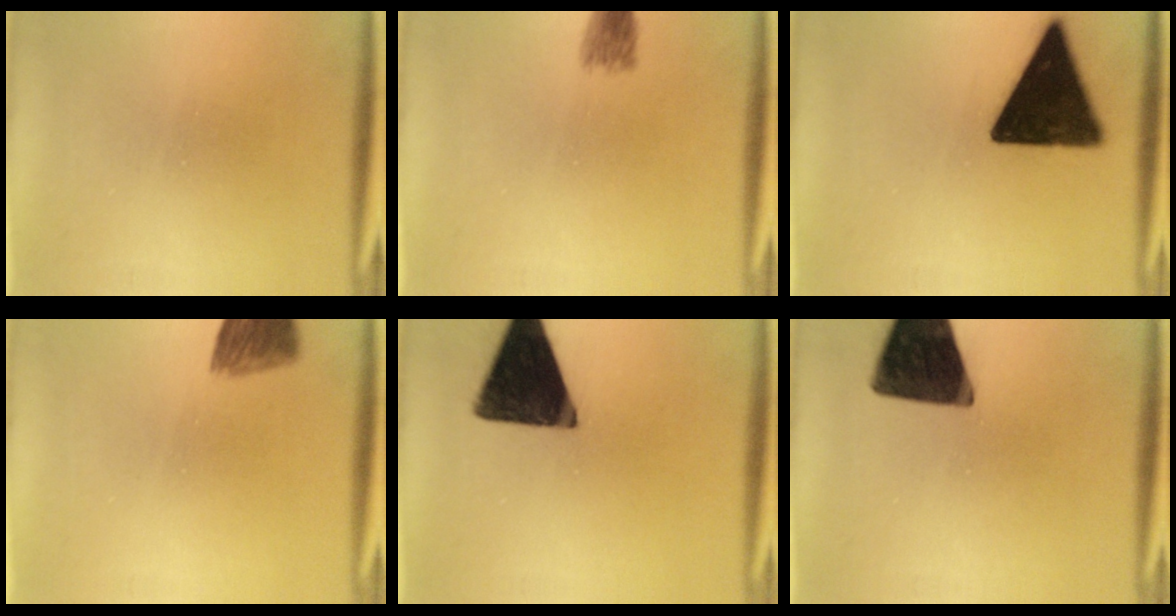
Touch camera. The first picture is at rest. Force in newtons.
{"total": 2.0}
{"total": 17.1}
{"total": 6.0}
{"total": 17.4}
{"total": 16.0}